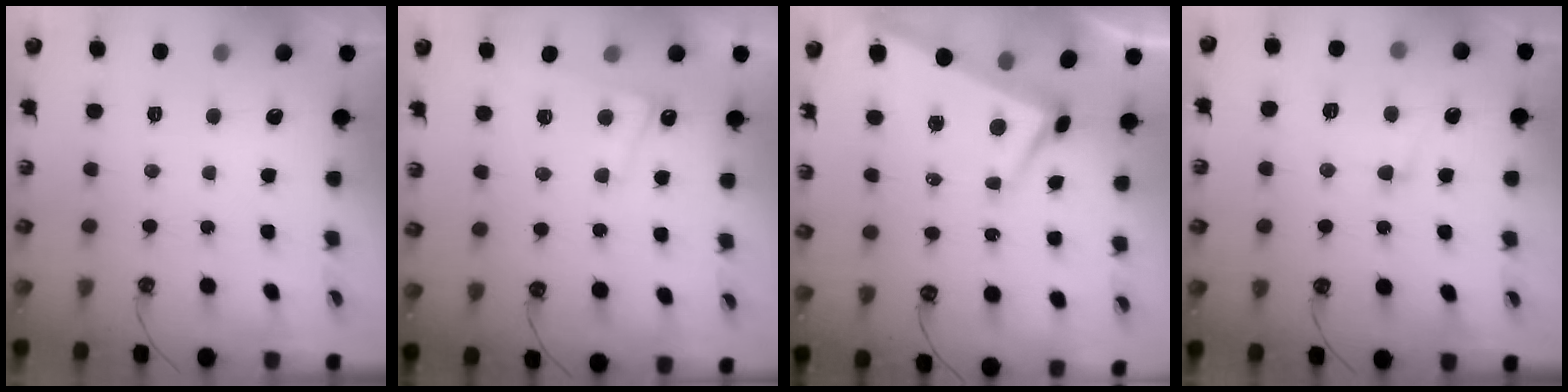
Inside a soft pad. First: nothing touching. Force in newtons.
{"total": 1.6, "press": 1.5, "slide": 0.4}
{"total": 1.7, "press": 1.4, "slide": 1.0}
{"total": 2.9, "press": 2.9, "slide": 0.4}